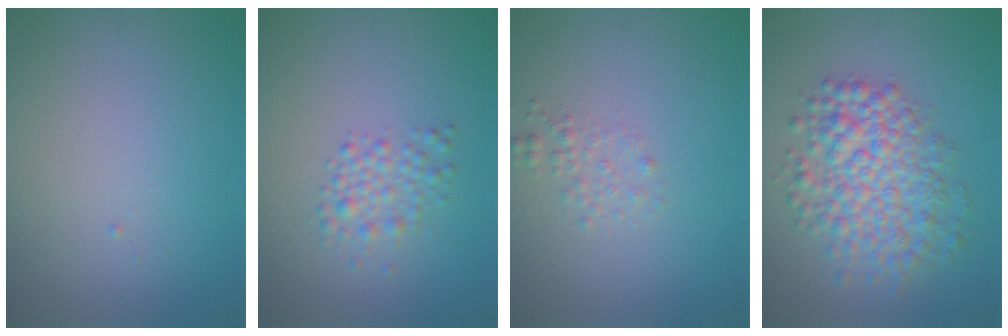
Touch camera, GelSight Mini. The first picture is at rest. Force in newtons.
{"total": 2.2, "press": 2.2, "slide": 0.1}
{"total": 1.3, "press": 1.3, "slide": 0.1}
{"total": 6.4, "press": 6.4, "slide": 0.2}